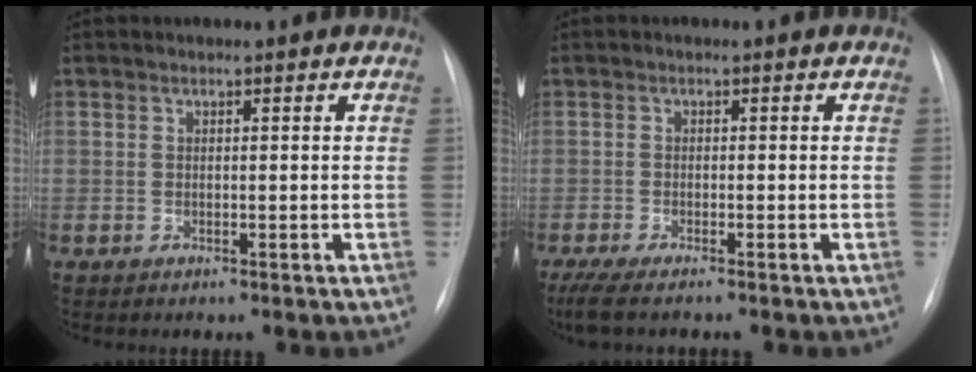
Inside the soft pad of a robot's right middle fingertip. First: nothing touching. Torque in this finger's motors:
{"motor_torque": [0.90, -1.15, 0.14, 0.03]}